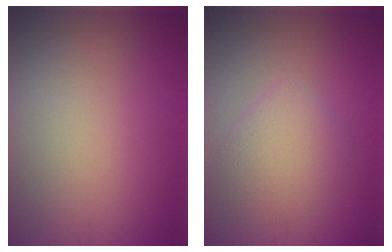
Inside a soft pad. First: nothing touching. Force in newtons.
{"total": 2.9, "press": 2.9, "slide": 0.2}